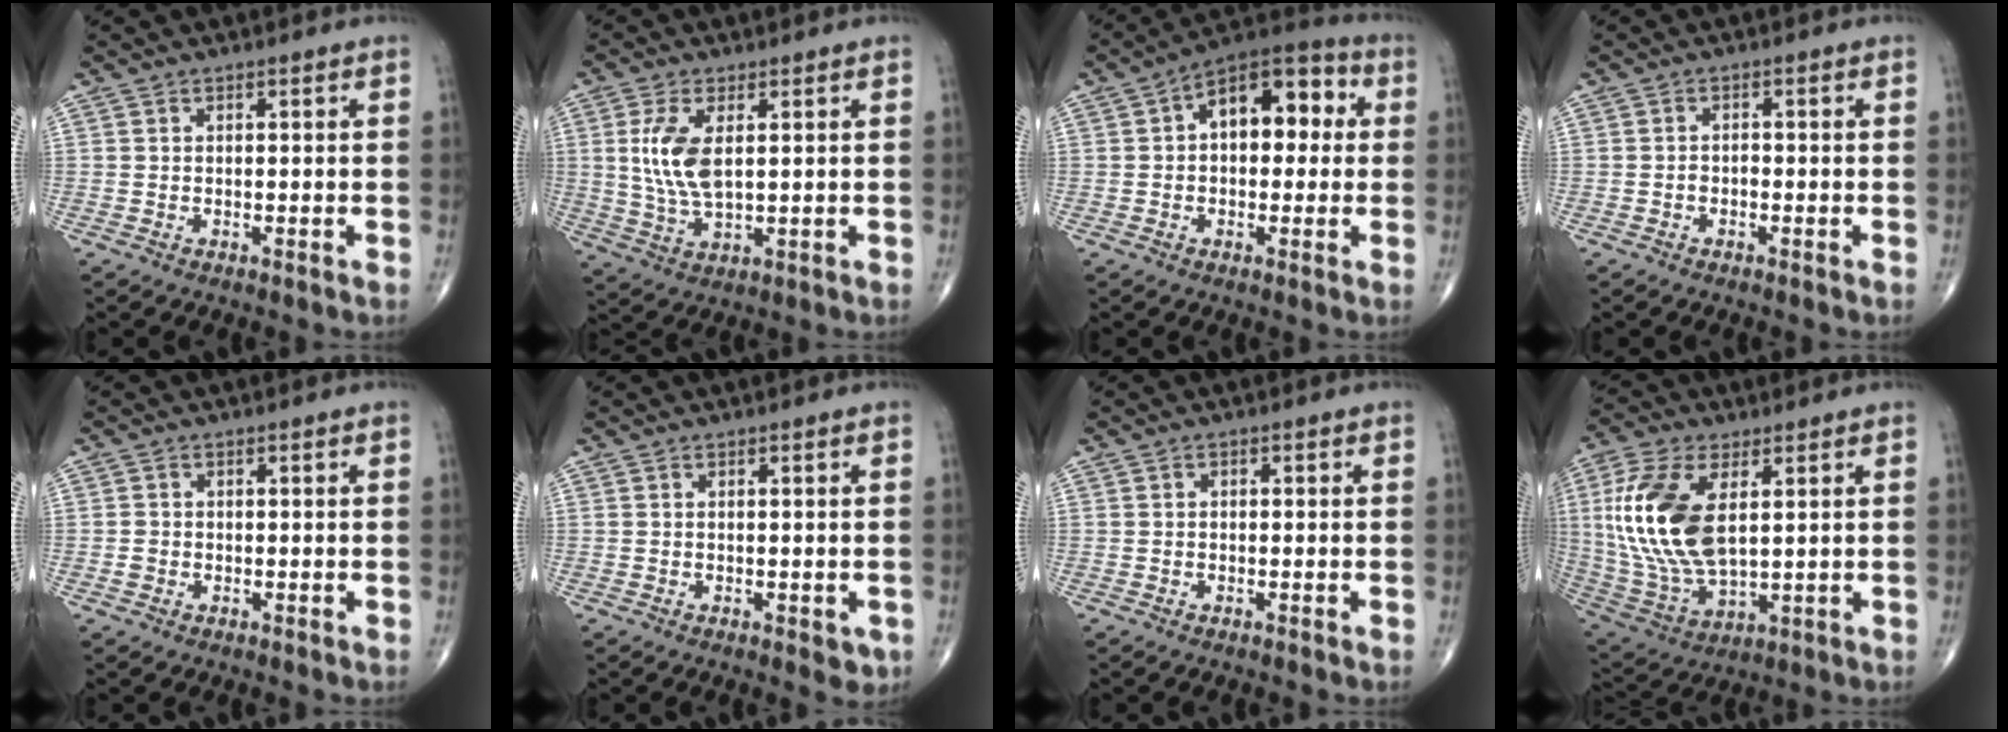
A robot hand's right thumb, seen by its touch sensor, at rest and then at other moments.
{"total": 8.8, "force": [1.7, 4.1, 7.6], "torque": [-0.162, -0.010, 0.039]}
{"total": 13.3, "force": [2.1, 7.8, 10.5], "torque": [-0.117, 0.038, 0.017]}
{"total": 1.1, "force": [-0.5, 0.8, 0.7], "torque": [-0.004, 0.005, -0.009]}
{"total": 1.4, "force": [-0.5, 1.2, 0.5], "torque": [-0.009, 0.005, -0.009]}
{"total": 2.8, "force": [-0.8, 1.3, 2.3], "torque": [-0.019, -0.002, -0.006]}
{"total": 0.7, "force": [-0.2, 0.5, 0.4], "torque": [-0.002, 0.003, -0.008]}
{"total": 18.6, "force": [3.5, 9.6, 15.5], "torque": [-0.333, -0.015, 0.074]}